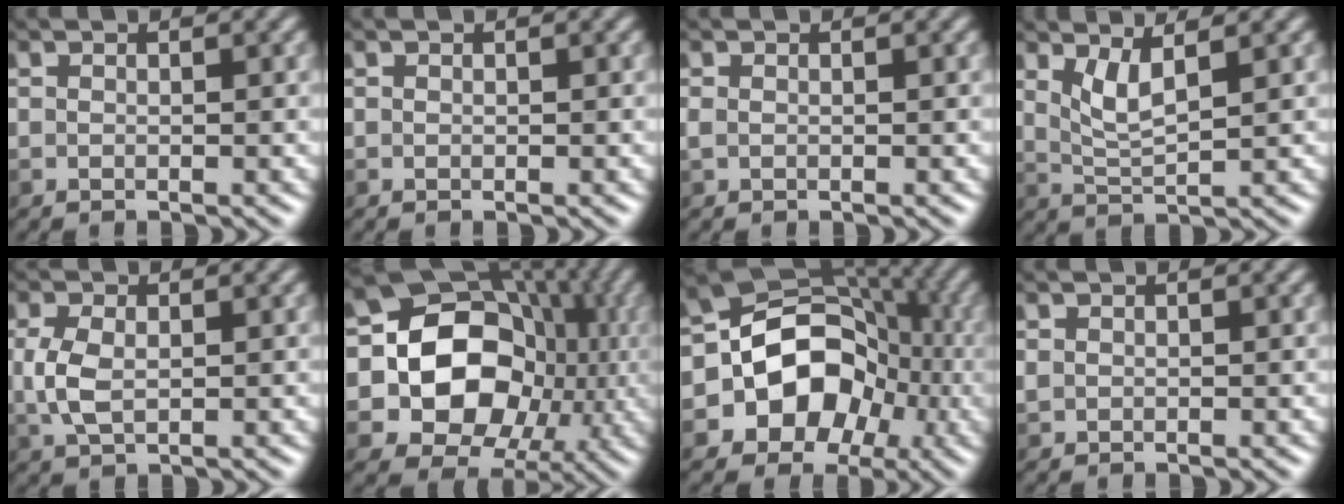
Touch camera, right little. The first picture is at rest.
{"total": 0.0}
{"total": 0.7, "force": [0.0, 0.5, 0.5], "torque": [-0.012, 0.004, 0.001]}
{"total": 2.3, "force": [1.3, 0.3, 1.8], "torque": [-0.045, -0.006, 0.035]}
{"total": 2.9, "force": [0.1, 1.8, 2.3], "torque": [-0.061, 0.004, 0.005]}
{"total": 16.5, "force": [-0.4, 14.0, 8.8], "torque": [-0.161, 0.006, -0.019]}
{"total": 11.7, "force": [-2.3, 9.6, 6.3], "torque": [-0.076, 0.008, -0.067]}
{"total": 0.7, "force": [0.1, 0.7, 0.2], "torque": [-0.002, 0.000, 0.007]}